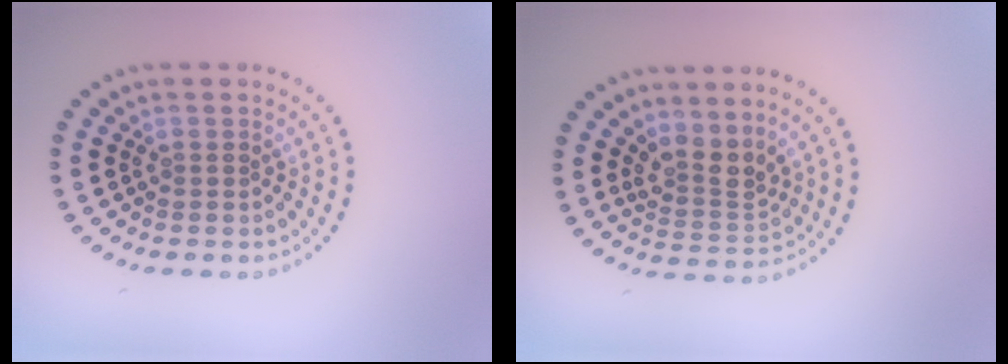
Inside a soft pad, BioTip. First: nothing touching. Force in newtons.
{"total": 2.9, "press": 2.1, "slide": 2.0}